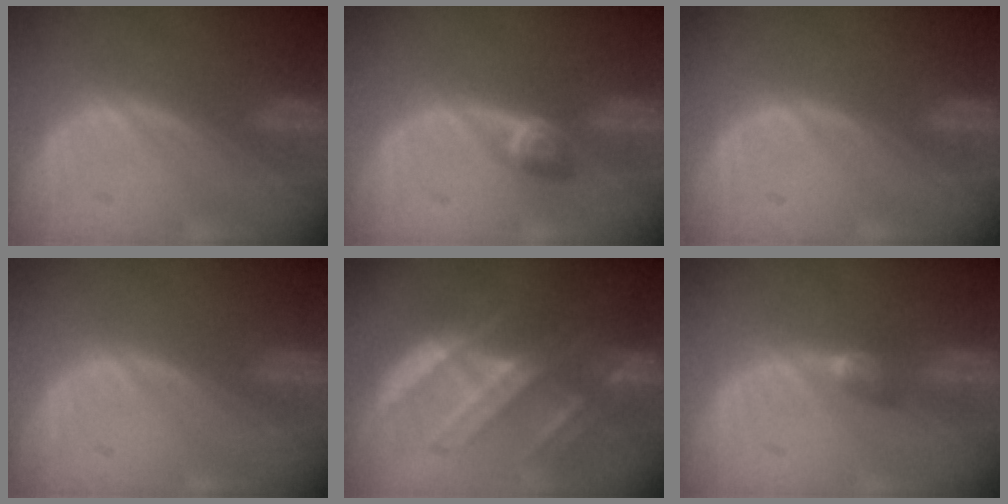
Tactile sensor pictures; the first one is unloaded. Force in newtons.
{"total": 2.9, "press": 2.6, "slide": 1.4}
{"total": 0.0}
{"total": 0.0}
{"total": 7.6, "press": 7.4, "slide": 1.7}
{"total": 3.0, "press": 2.5, "slide": 1.6}